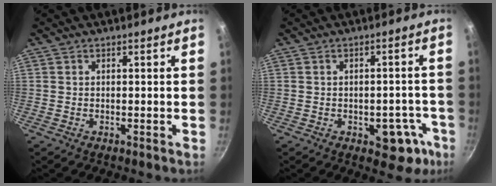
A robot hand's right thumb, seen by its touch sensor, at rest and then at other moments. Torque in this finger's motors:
{"motor_torque": [0.54, 0.40, 0.52, -0.16, 0.04]}